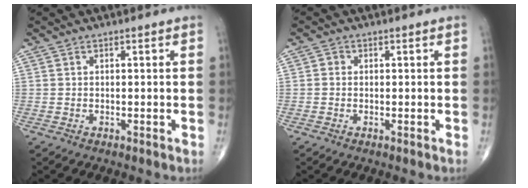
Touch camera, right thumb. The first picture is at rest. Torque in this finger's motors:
{"motor_torque": [0.40, 0.36, -0.01, -0.09, -0.01]}